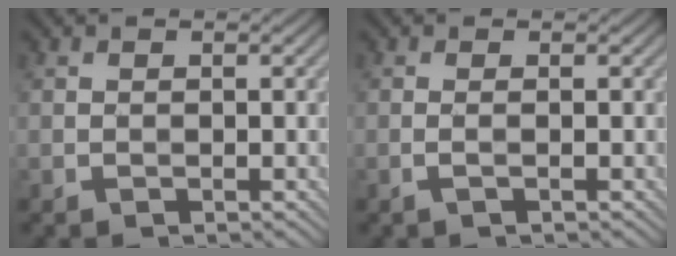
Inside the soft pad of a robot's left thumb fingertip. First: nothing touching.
{"total": 1.0, "force": [-0.2, 0.0, 0.9], "torque": [-0.020, 0.003, -0.008]}